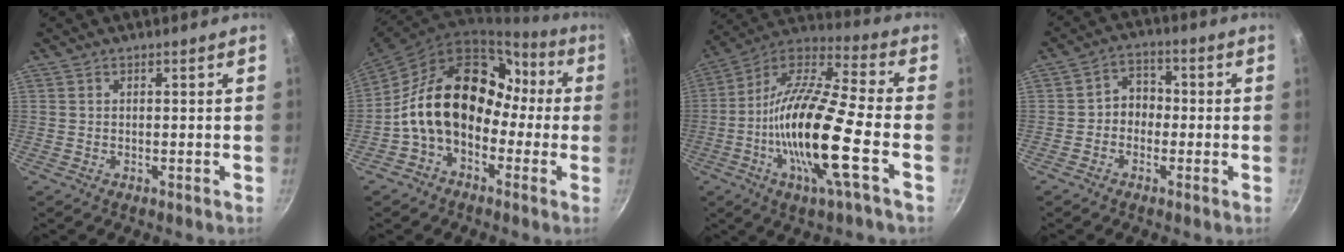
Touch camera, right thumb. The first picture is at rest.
{"total": 18.7, "force": [-1.1, 13.5, 12.9], "torque": [-0.179, 0.067, -0.029]}
{"total": 21.3, "force": [-5.3, 4.2, 20.2], "torque": [-0.378, 0.024, -0.123]}
{"total": 5.1, "force": [-0.9, 4.3, 2.7], "torque": [-0.009, 0.021, -0.027]}